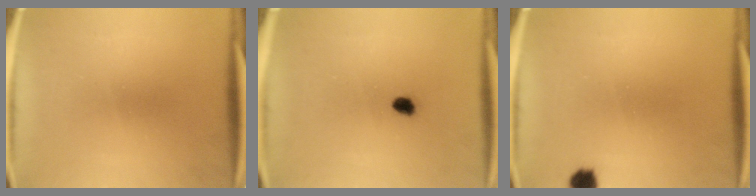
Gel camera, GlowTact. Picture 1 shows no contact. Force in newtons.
{"total": 3.0}
{"total": 2.7}